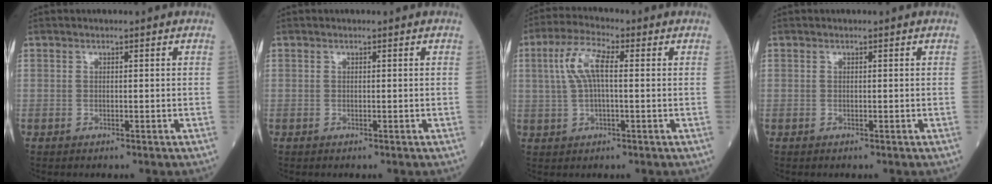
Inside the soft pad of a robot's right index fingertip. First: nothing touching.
{"total": 0.0}
{"total": 6.8, "force": [1.2, 1.7, 6.4], "torque": [-0.141, 0.022, 0.025]}
{"total": 0.0}